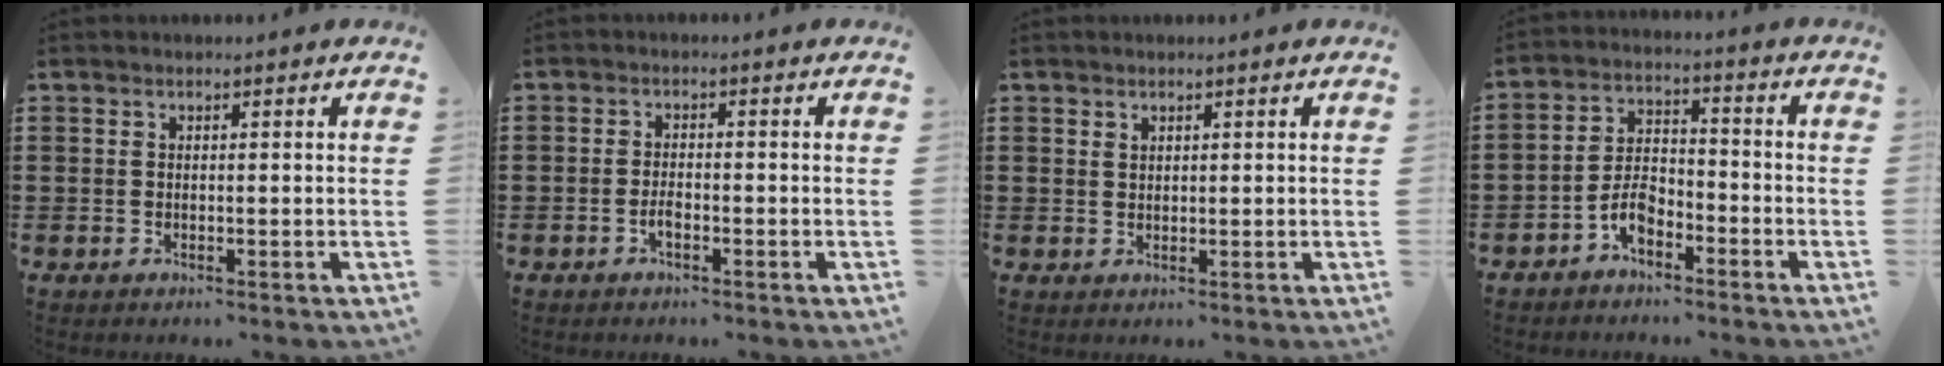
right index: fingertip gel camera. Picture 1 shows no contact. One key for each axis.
{"total": 1.9, "fx": -1.0, "fy": 0.4, "fz": 1.6, "tx": -0.031, "ty": -0.004, "tz": -0.017}
{"total": 1.0, "fx": 0.8, "fy": 0.6, "fz": 0.2, "tx": -0.005, "ty": 0.002, "tz": 0.015}
{"total": 5.1, "fx": -3.2, "fy": 2.4, "fz": 3.2, "tx": -0.071, "ty": 0.006, "tz": -0.062}